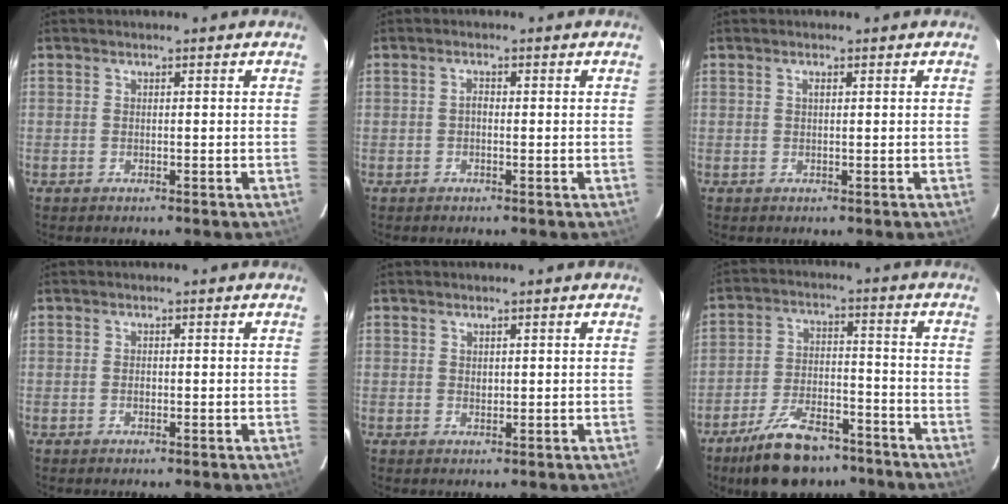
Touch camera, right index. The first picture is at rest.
{"total": 0.9, "force": [-0.2, 0.6, 0.7], "torque": [-0.012, 0.006, -0.005]}
{"total": 0.7, "force": [0.3, 0.2, 0.6], "torque": [-0.011, 0.004, 0.005]}
{"total": 0.8, "force": [-0.2, 0.6, 0.5], "torque": [-0.008, 0.002, -0.003]}
{"total": 0.9, "force": [0.6, 0.7, 0.4], "torque": [-0.004, 0.003, 0.011]}
{"total": 15.1, "force": [-11.5, 6.5, 7.4], "torque": [-0.153, 0.004, -0.179]}